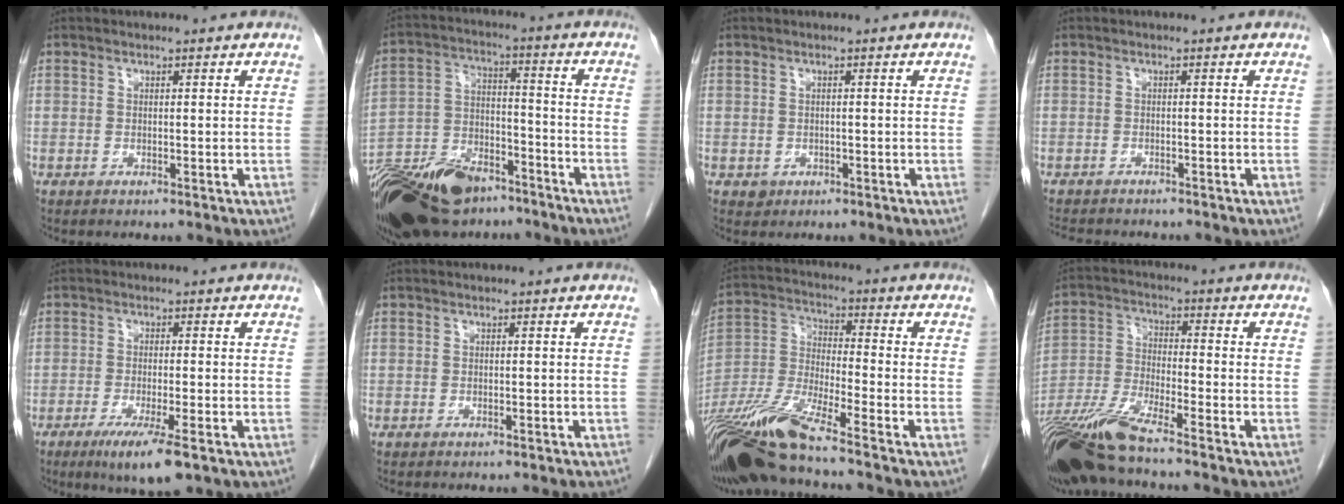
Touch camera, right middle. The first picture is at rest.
{"total": 20.8, "force": [-15.2, 9.1, 10.9], "torque": [-0.250, -0.017, -0.267]}
{"total": 1.2, "force": [-0.5, 1.1, 0.2], "torque": [-0.003, 0.004, -0.002]}
{"total": 6.3, "force": [-5.7, 1.5, 2.1], "torque": [-0.030, -0.006, -0.083]}
{"total": 6.8, "force": [-4.0, 0.4, 5.5], "torque": [-0.096, -0.020, -0.064]}
{"total": 3.0, "force": [-2.7, -0.1, 1.2], "torque": [-0.016, 0.000, -0.032]}
{"total": 14.4, "force": [-11.5, -0.4, 8.6], "torque": [-0.181, -0.020, -0.220]}
{"total": 12.1, "force": [-10.0, 0.1, 6.9], "torque": [-0.144, -0.026, -0.192]}